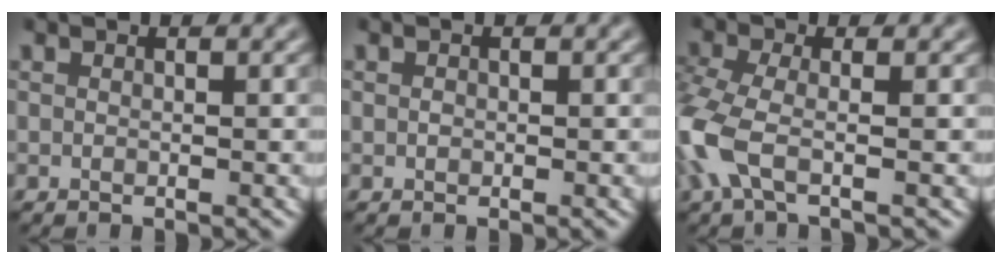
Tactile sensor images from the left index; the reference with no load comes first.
{"total": 0.5, "force": [-0.3, 0.4, 0.1], "torque": [-0.001, -0.001, -0.003]}
{"total": 5.4, "force": [-2.5, 2.0, 4.3], "torque": [-0.120, -0.006, -0.062]}